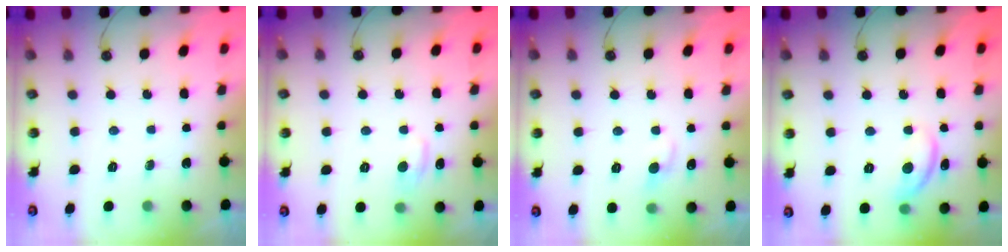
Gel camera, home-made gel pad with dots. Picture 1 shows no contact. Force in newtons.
{"total": 0.8, "press": 0.1, "slide": 0.8}
{"total": 1.5, "press": 1.4, "slide": 0.6}
{"total": 4.4, "press": 4.4, "slide": 0.5}